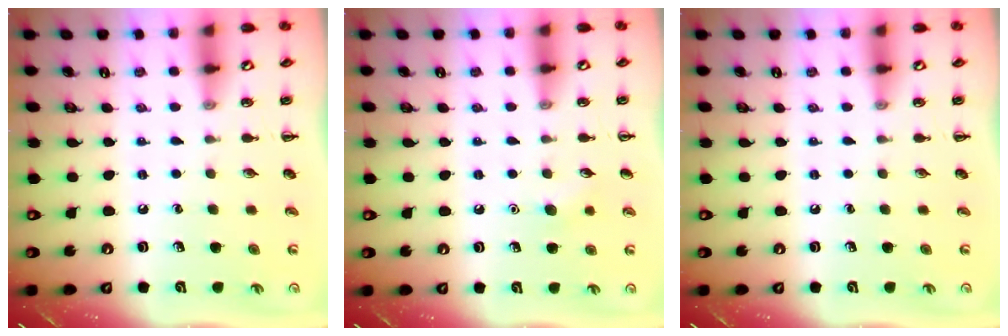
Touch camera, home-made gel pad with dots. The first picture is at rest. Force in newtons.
{"total": 5.4, "press": 5.2, "slide": 1.1}
{"total": 0.0}